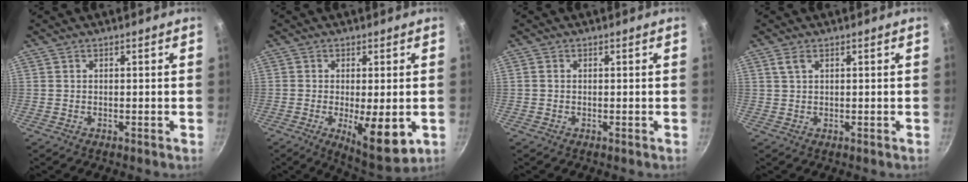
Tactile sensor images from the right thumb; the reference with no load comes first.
{"total": 10.2, "force": [-2.2, 3.3, 9.5], "torque": [-0.135, -0.010, -0.019]}
{"total": 0.6, "force": [0.0, 0.5, 0.3], "torque": [-0.004, 0.003, -0.002]}
{"total": 1.7, "force": [0.9, 0.7, 1.2], "torque": [-0.025, 0.000, 0.019]}